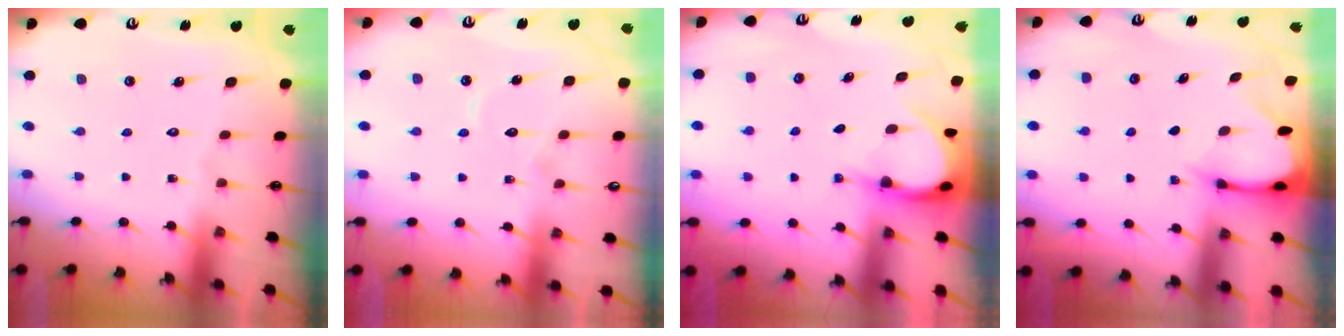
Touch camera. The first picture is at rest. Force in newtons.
{"total": 5.6, "press": 5.6, "slide": 0.5}
{"total": 3.7, "press": 3.7, "slide": 0.3}
{"total": 2.4, "press": 2.4, "slide": 0.3}